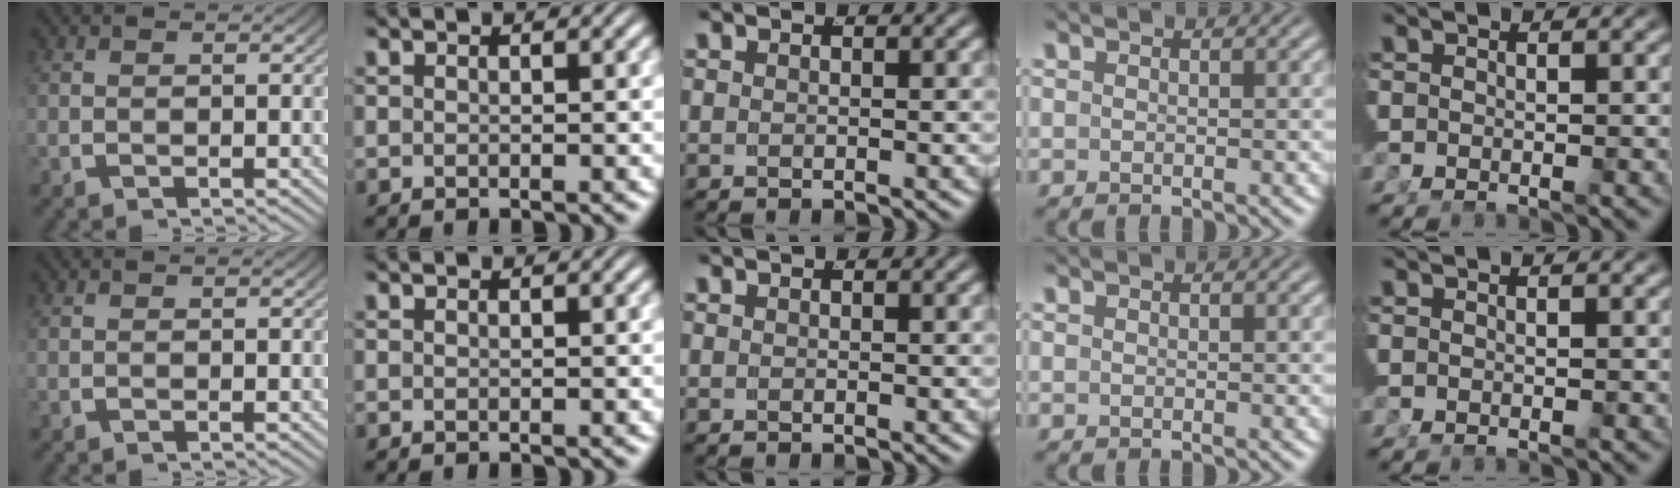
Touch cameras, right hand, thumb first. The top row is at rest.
{}